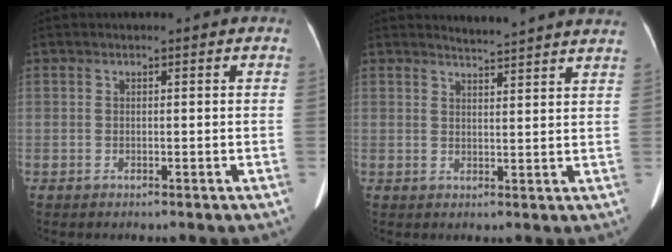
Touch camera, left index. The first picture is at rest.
{"total": 8.9, "force": [8.7, -0.9, 1.8], "torque": [-0.028, -0.016, 0.092]}